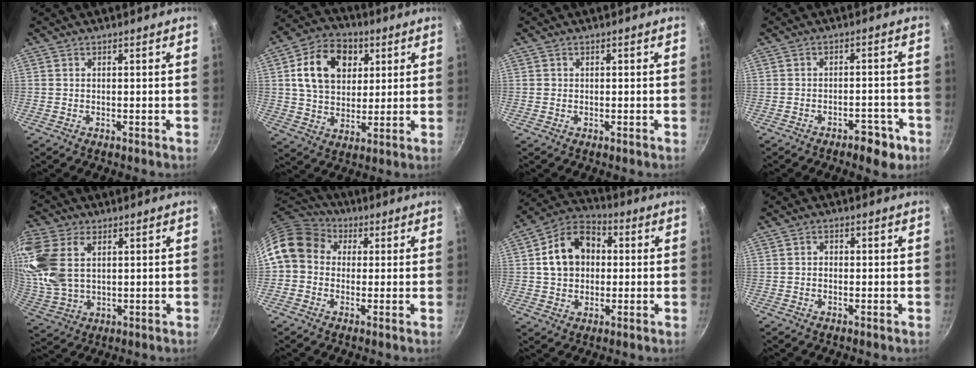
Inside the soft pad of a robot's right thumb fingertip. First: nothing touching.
{"total": 15.2, "force": [4.5, 11.1, 9.3], "torque": [-0.133, 0.002, 0.068]}
{"total": 0.8, "force": [0.0, 0.8, 0.2], "torque": [-0.001, 0.004, 0.001]}
{"total": 5.8, "force": [-3.4, 2.8, 3.6], "torque": [-0.026, 0.032, -0.036]}
{"total": 16.1, "force": [4.5, 10.4, 11.4], "torque": [-0.246, -0.006, 0.097]}
{"total": 11.8, "force": [2.2, 9.8, 6.2], "torque": [-0.092, 0.025, 0.019]}
{"total": 13.1, "force": [1.6, 10.1, 8.3], "torque": [-0.115, 0.028, 0.014]}
{"total": 1.3, "force": [-0.2, 1.1, 0.7], "torque": [-0.013, 0.006, -0.005]}